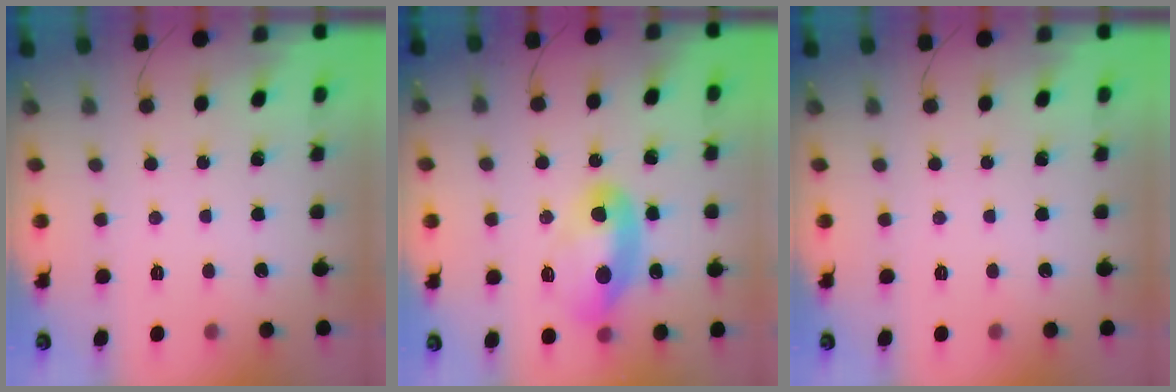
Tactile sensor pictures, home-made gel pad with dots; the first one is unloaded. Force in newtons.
{"total": 11.9, "press": 11.9, "slide": 1.0}
{"total": 0.0}